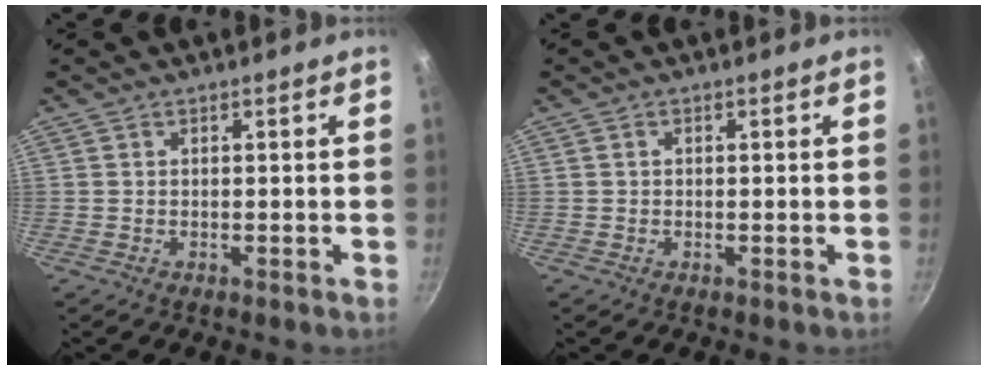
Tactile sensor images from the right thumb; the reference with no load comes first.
{"total": 0.6, "force": [0.0, 0.5, 0.3], "torque": [-0.003, 0.005, 0.001]}